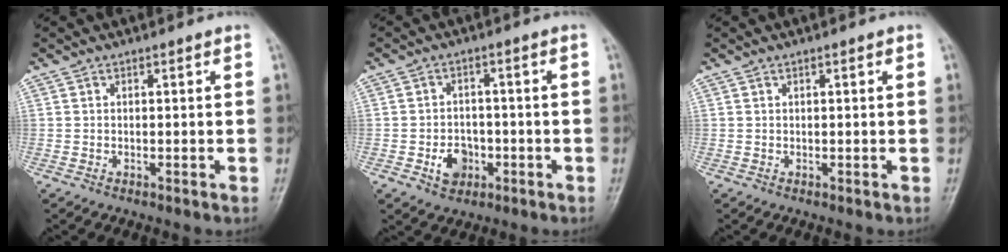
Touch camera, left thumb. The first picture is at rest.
{"total": 5.6, "force": [-2.1, 4.4, 2.9], "torque": [-0.025, 0.017, -0.030]}
{"total": 0.8, "force": [0.3, 0.2, 0.7], "torque": [-0.015, 0.002, 0.004]}